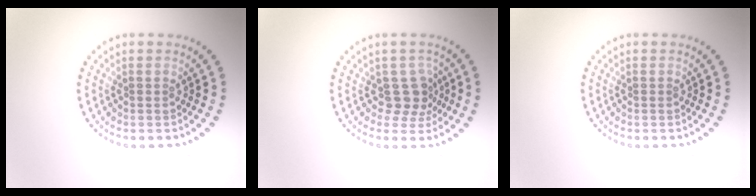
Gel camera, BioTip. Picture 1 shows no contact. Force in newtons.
{"total": 2.5, "press": 1.9, "slide": 1.6}
{"total": 0.0}